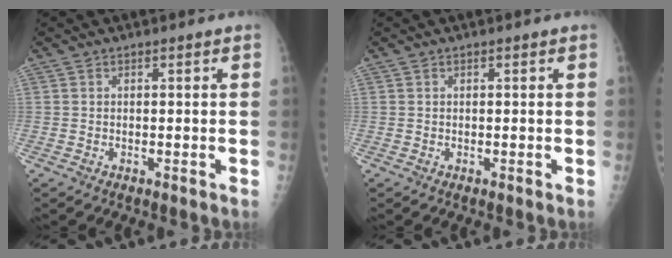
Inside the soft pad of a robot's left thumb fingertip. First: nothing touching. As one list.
[{"total": 0.0}]